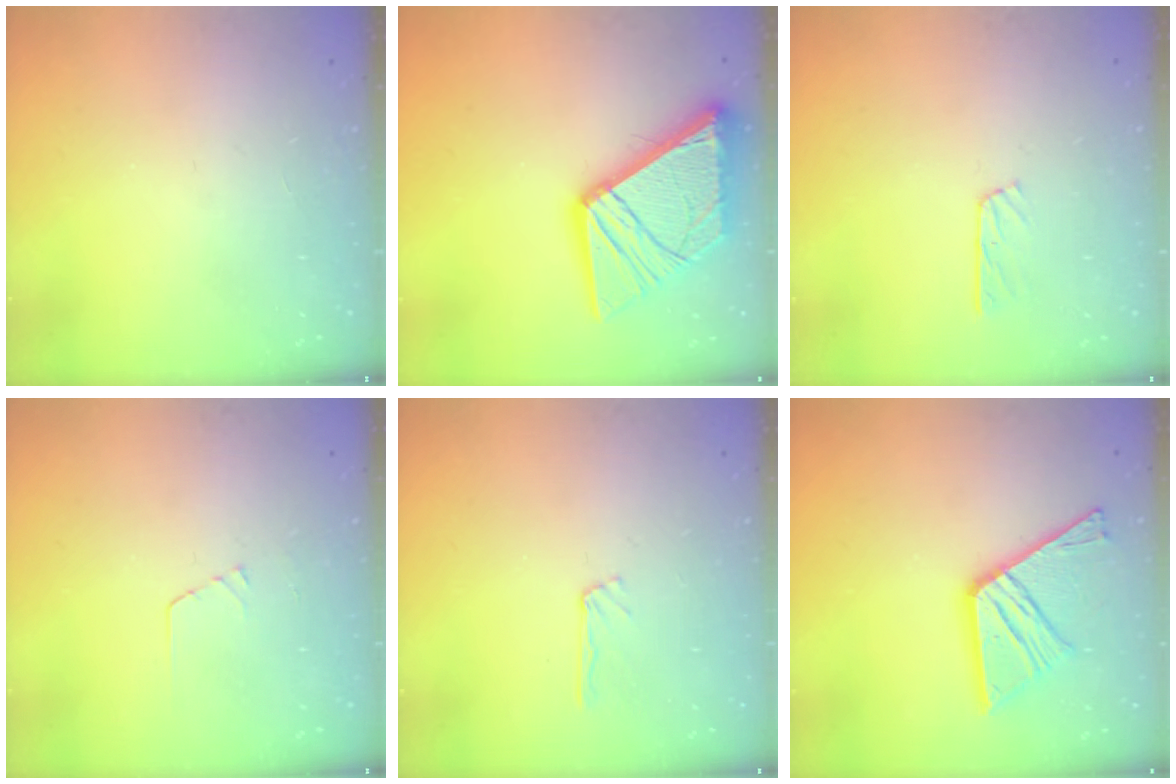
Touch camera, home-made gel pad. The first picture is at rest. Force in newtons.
{"total": 20.3, "press": 20.2, "slide": 2.4}
{"total": 4.1, "press": 4.1, "slide": 0.4}
{"total": 3.7, "press": 3.7, "slide": 0.2}
{"total": 3.1, "press": 3.1, "slide": 0.3}
{"total": 16.2, "press": 16.2, "slide": 1.5}